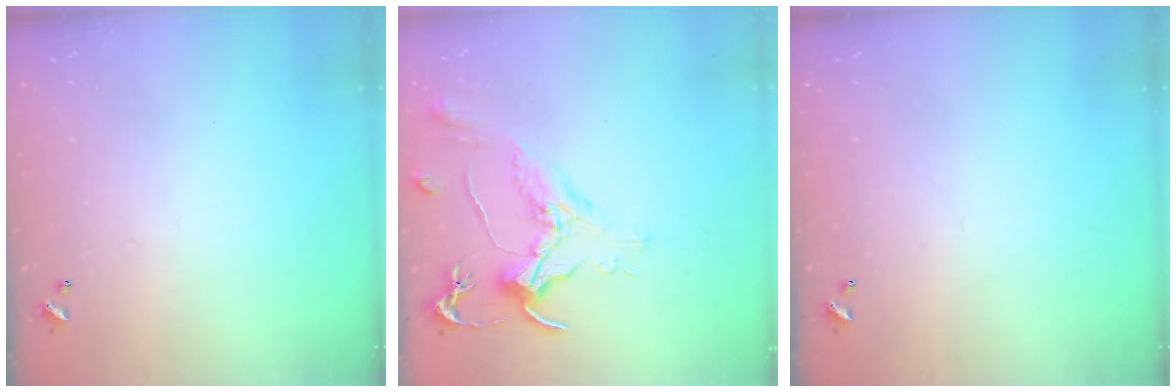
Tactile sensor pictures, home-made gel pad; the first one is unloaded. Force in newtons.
{"total": 1.6, "press": 1.5, "slide": 0.7}
{"total": 0.0}